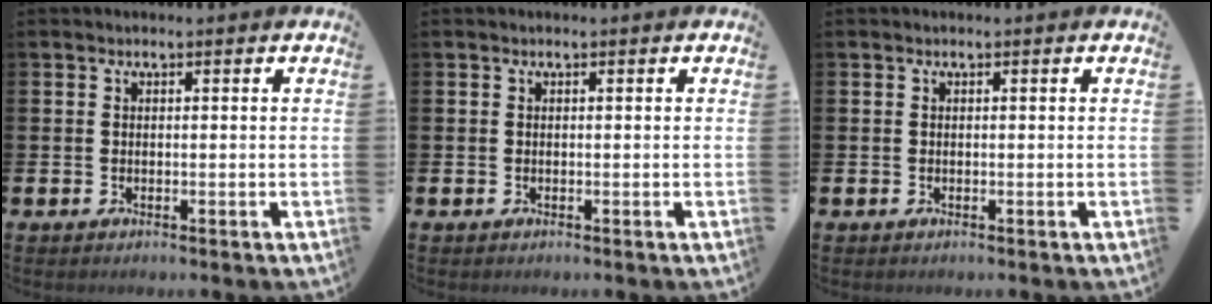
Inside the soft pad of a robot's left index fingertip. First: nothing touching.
{"total": 0.0}
{"total": 0.0}